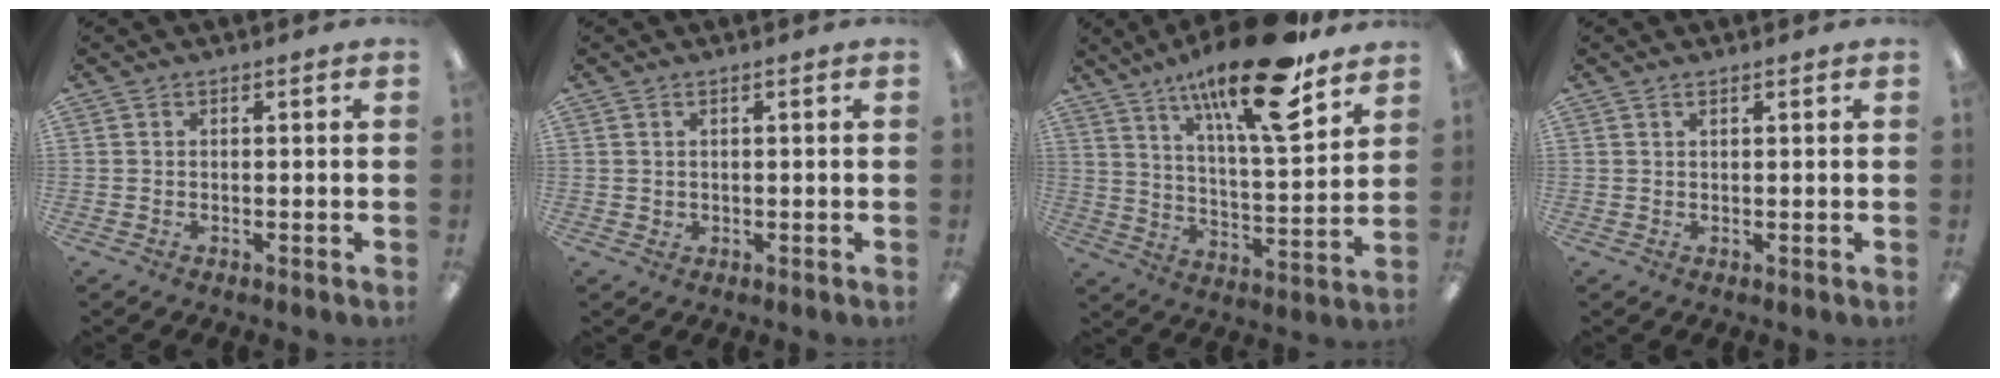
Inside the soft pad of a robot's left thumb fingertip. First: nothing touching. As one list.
[{"total": 1.0, "force": [0.6, 0.7, 0.3], "torque": [-0.007, 0.003, 0.010]}, {"total": 21.2, "force": [14.5, 5.5, 14.5], "torque": [-0.233, -0.084, 0.234]}, {"total": 0.8, "force": [0.6, 0.3, 0.5], "torque": [-0.011, 0.002, 0.010]}]